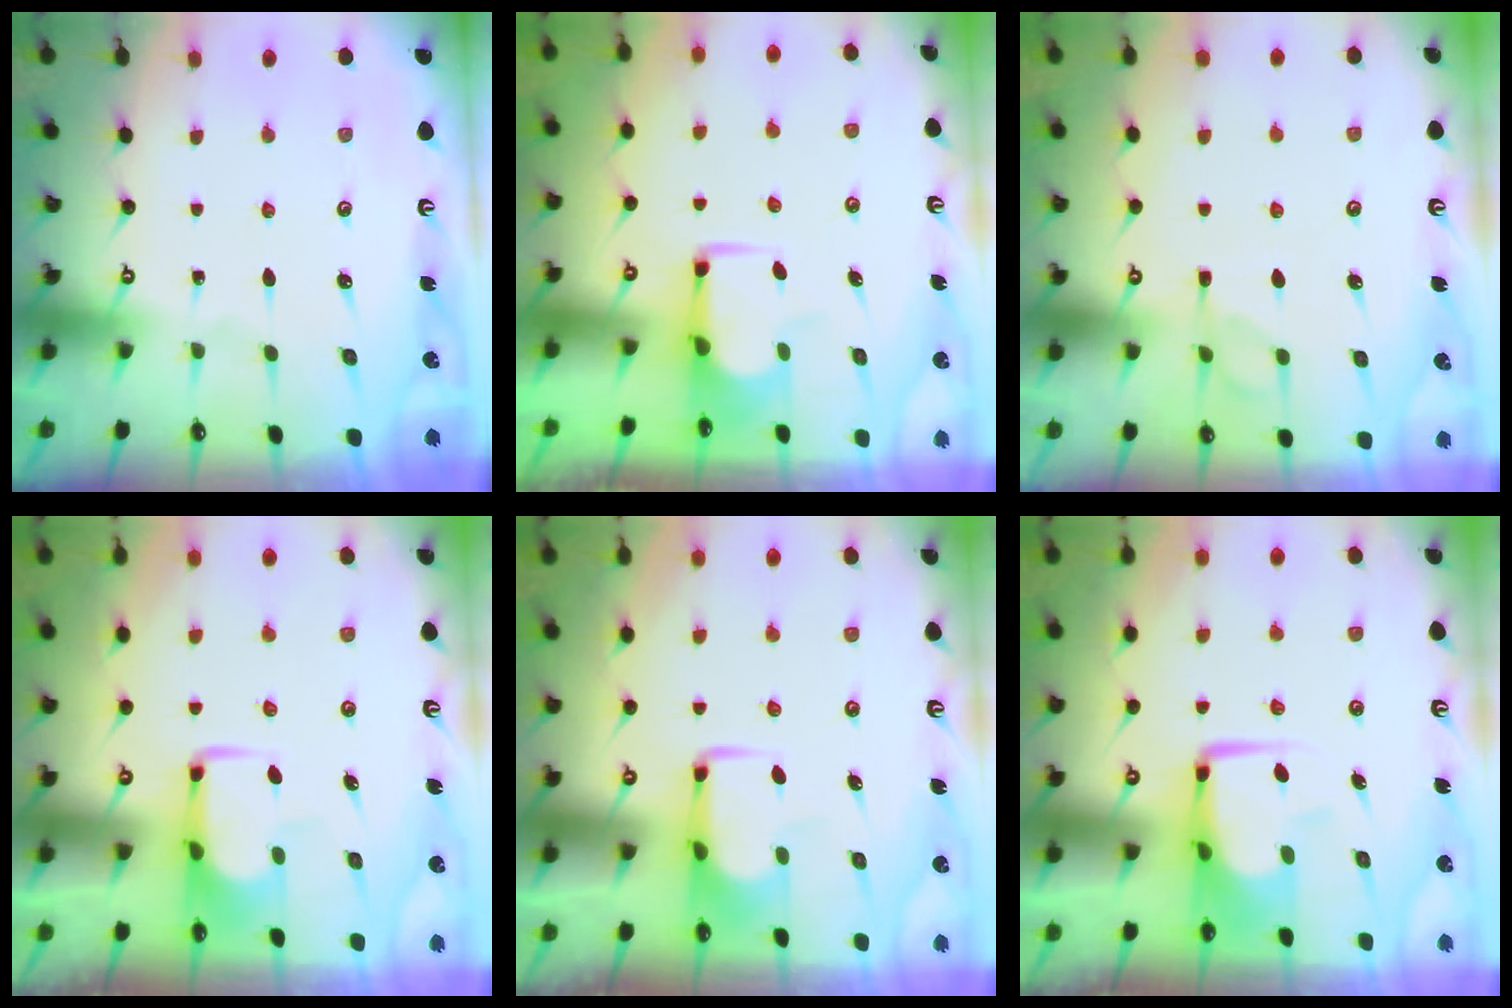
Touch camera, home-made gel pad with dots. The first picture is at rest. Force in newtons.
{"total": 1.9, "press": 1.6, "slide": 1.0}
{"total": 2.1, "press": 1.7, "slide": 1.1}
{"total": 2.0, "press": 2.0, "slide": 0.4}
{"total": 2.0, "press": 2.0, "slide": 0.4}
{"total": 0.6, "press": 0.2, "slide": 0.5}